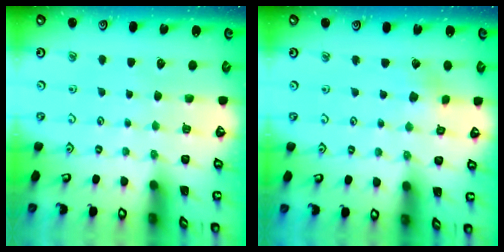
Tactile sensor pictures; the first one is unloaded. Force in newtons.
{"total": 2.1, "press": 2.1, "slide": 0.2}